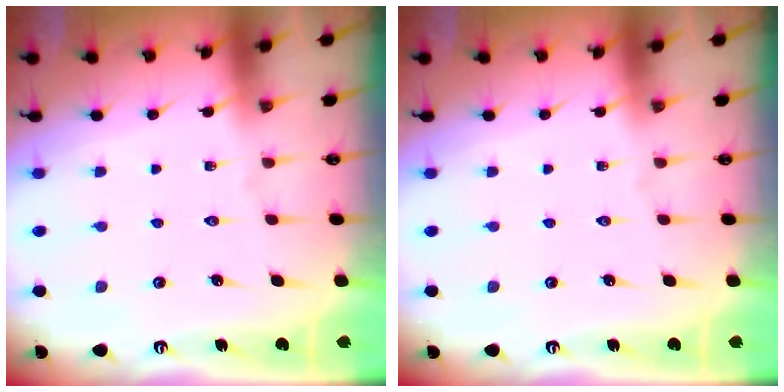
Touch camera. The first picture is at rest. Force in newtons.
{"total": 0.0}